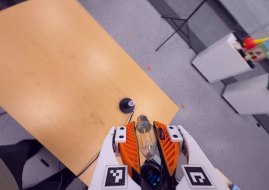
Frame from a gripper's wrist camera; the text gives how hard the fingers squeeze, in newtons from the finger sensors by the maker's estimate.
{"total": 20.1, "left": 22.1, "right": 18.1}